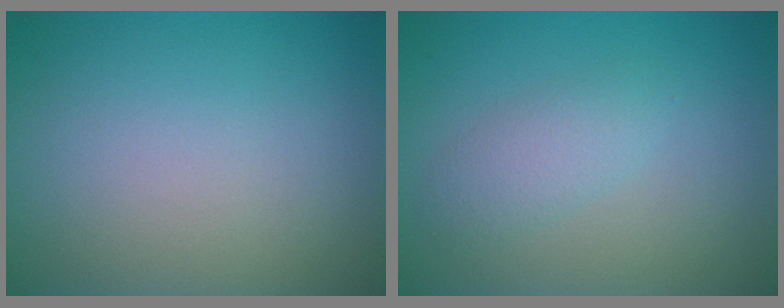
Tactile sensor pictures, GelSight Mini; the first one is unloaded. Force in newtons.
{"total": 2.2, "press": 2.2, "slide": 0.0}